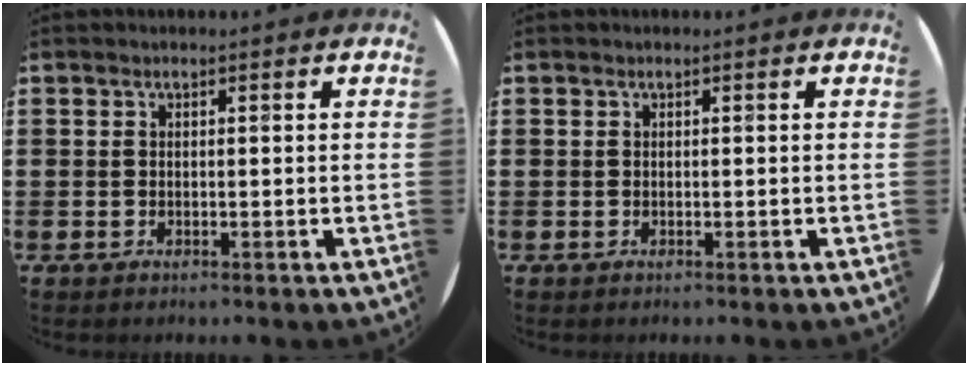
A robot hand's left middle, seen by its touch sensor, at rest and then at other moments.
{"total": 0.0}